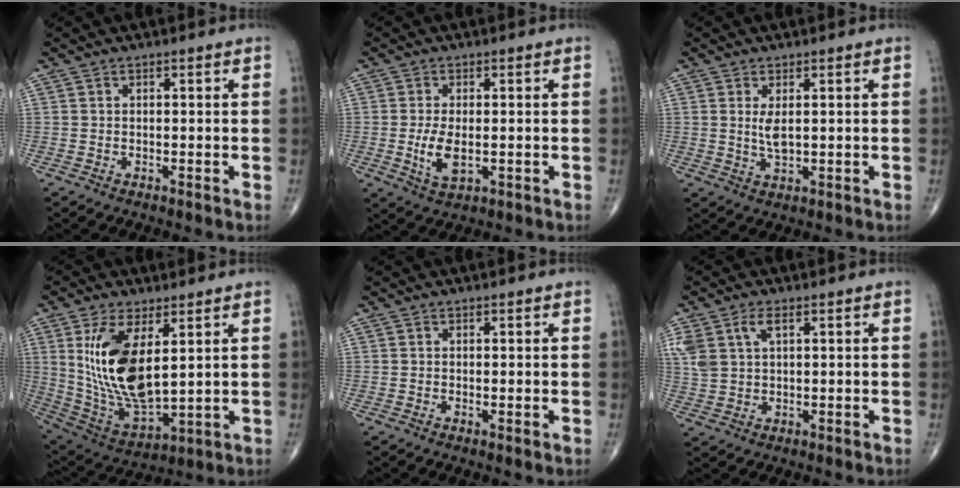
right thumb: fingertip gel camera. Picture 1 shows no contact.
{"total": 5.5, "force": [-0.7, 2.6, 4.8], "torque": [-0.095, -0.011, -0.007]}
{"total": 3.2, "force": [0.6, 1.2, 2.9], "torque": [-0.056, -0.011, 0.018]}
{"total": 17.1, "force": [4.2, 7.6, 14.7], "torque": [-0.280, -0.026, 0.100]}
{"total": 0.6, "force": [0.1, 0.1, 0.6], "torque": [-0.013, -0.003, 0.001]}
{"total": 6.7, "force": [2.8, 3.6, 4.9], "torque": [-0.118, 0.006, 0.061]}